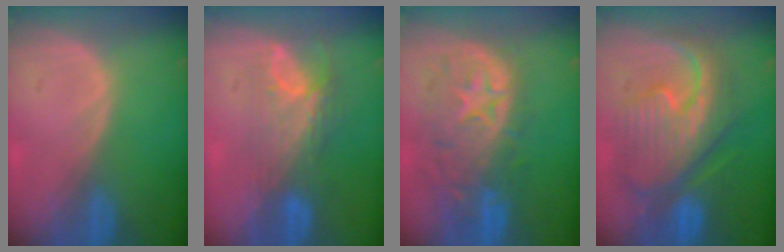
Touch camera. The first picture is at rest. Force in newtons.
{"total": 7.8, "press": 6.7, "slide": 4.1}
{"total": 11.1, "press": 9.8, "slide": 5.2}
{"total": 12.4, "press": 12.3, "slide": 1.4}